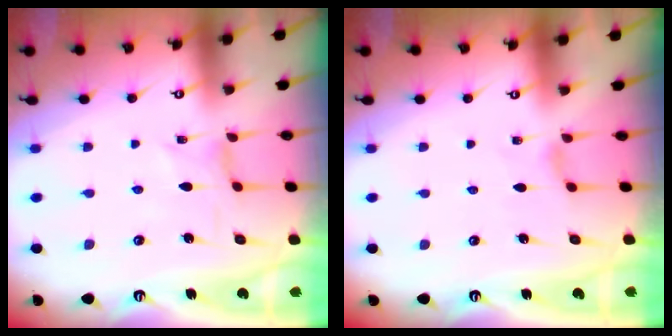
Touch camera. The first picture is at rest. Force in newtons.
{"total": 1.9, "press": 1.9, "slide": 0.4}